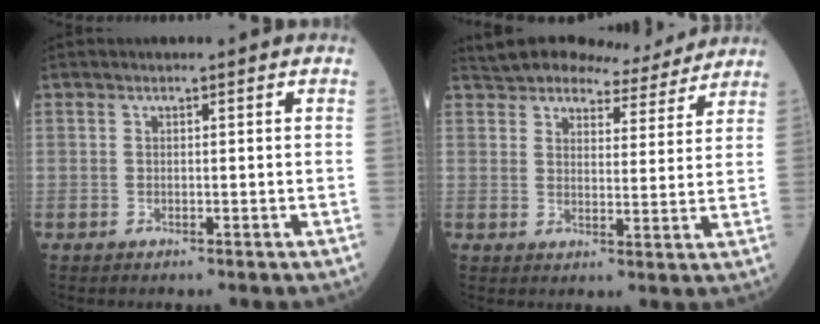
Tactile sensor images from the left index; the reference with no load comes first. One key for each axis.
{"total": 10.7, "fx": 10.2, "fy": 2.7, "fz": 2.0, "tx": -0.024, "ty": 0.009, "tz": 0.135}